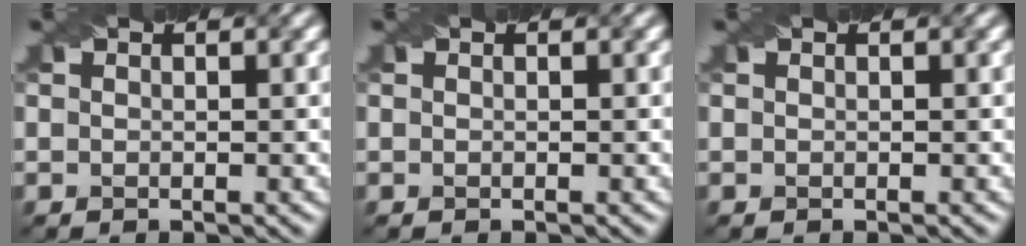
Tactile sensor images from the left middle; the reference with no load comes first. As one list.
[{"total": 0.0}, {"total": 0.0}]